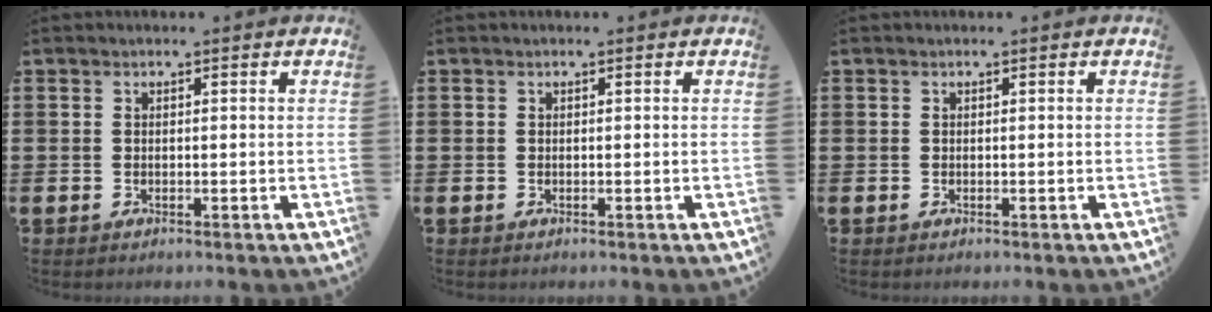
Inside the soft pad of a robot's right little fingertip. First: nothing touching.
{"total": 0.0}
{"total": 0.0}